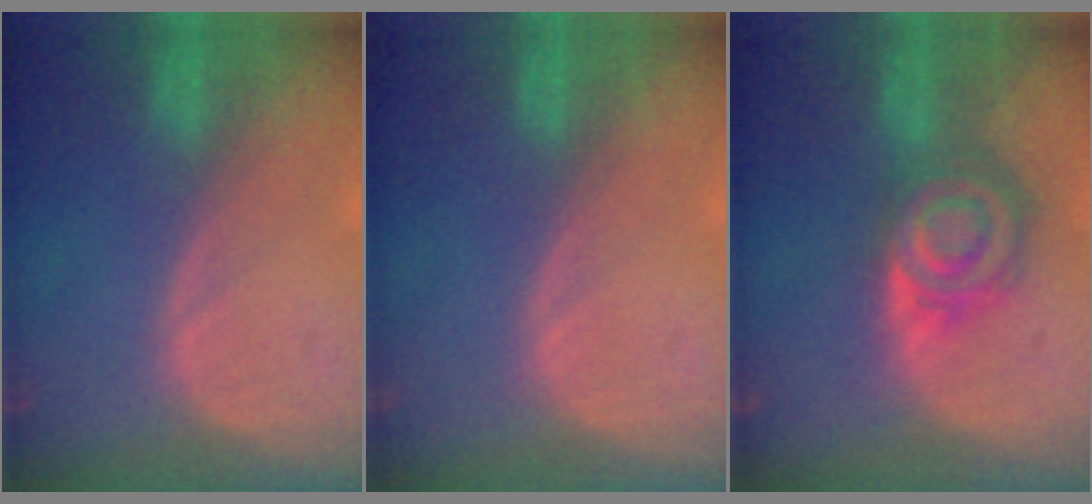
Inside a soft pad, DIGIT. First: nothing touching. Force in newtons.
{"total": 0.0}
{"total": 7.9, "press": 7.0, "slide": 3.8}